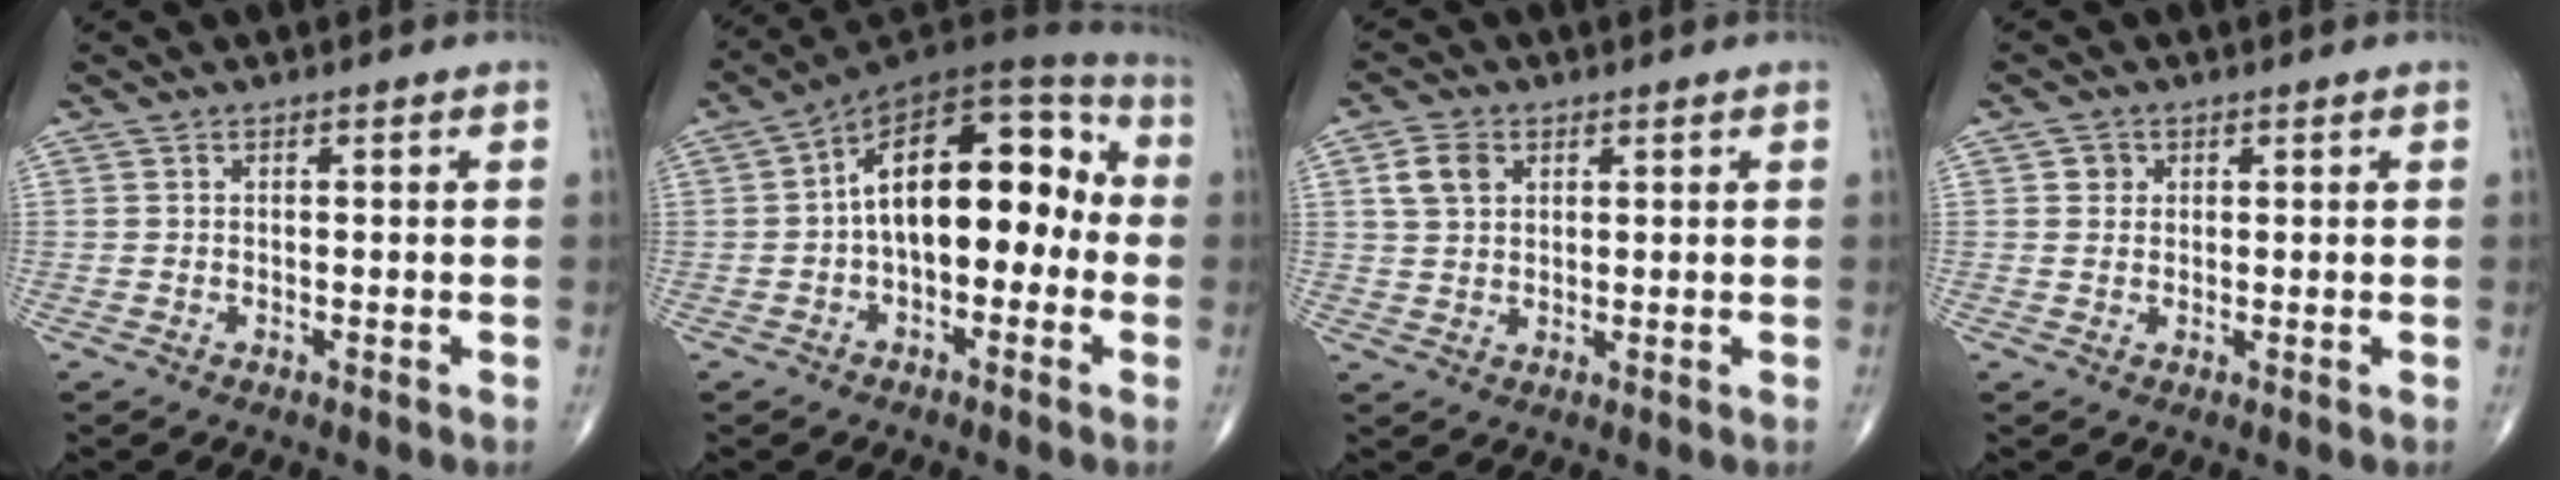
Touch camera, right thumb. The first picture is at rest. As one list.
[{"total": 17.3, "force": [0.1, 9.5, 14.4], "torque": [-0.195, 0.048, -0.011]}, {"total": 4.9, "force": [1.7, 3.6, 2.8], "torque": [-0.046, 0.001, 0.032]}, {"total": 1.7, "force": [0.5, 1.6, 0.4], "torque": [0.002, 0.000, 0.002]}]